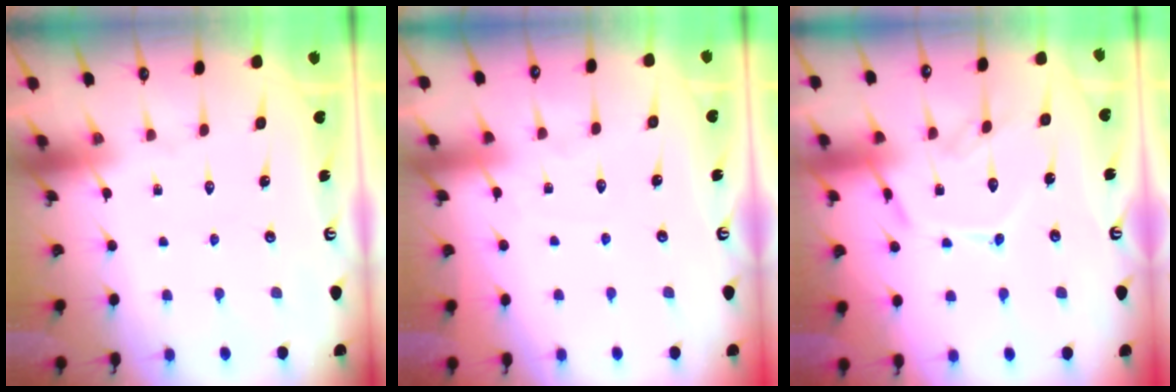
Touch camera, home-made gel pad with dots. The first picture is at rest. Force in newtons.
{"total": 2.1, "press": 2.1, "slide": 0.2}
{"total": 12.1, "press": 12.1, "slide": 0.6}